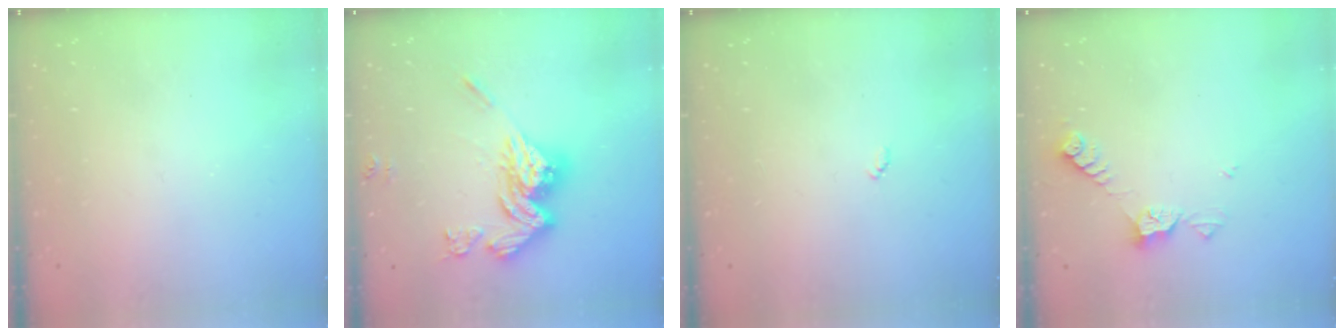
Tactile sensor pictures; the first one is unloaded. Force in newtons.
{"total": 17.1, "press": 17.0, "slide": 1.9}
{"total": 3.0, "press": 3.0, "slide": 0.4}
{"total": 6.0, "press": 6.0, "slide": 0.6}